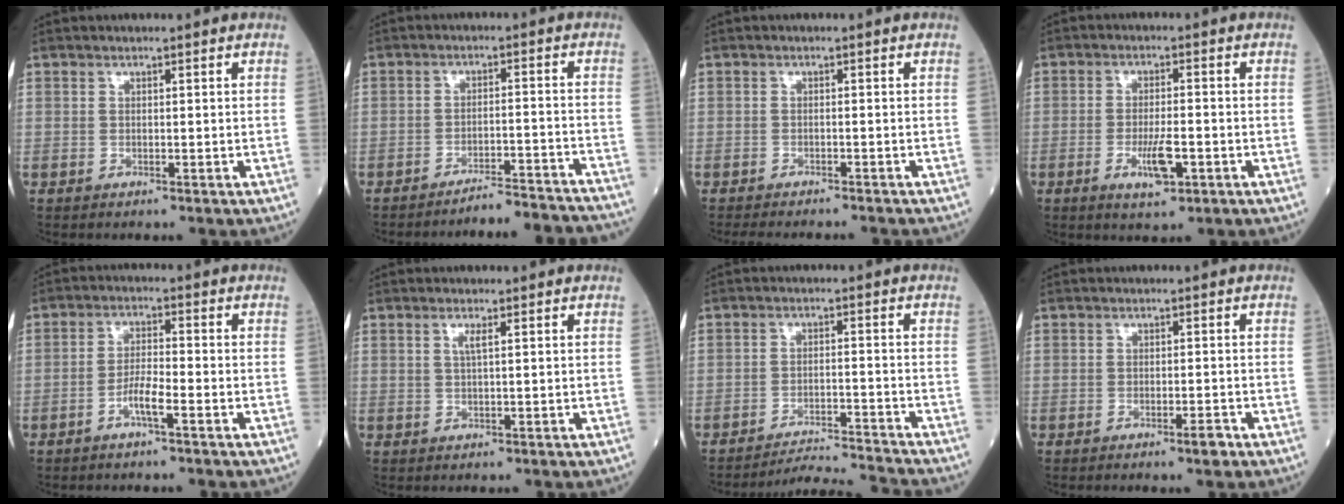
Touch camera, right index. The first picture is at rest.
{"total": 11.2, "force": [-11.0, -0.3, 2.5], "torque": [-0.007, 0.004, -0.146]}
{"total": 8.4, "force": [-7.7, 1.4, 2.9], "torque": [-0.036, -0.011, -0.102]}
{"total": 5.3, "force": [-2.0, 1.3, 4.7], "torque": [-0.087, -0.004, -0.031]}
{"total": 3.7, "force": [-2.0, 0.3, 3.1], "torque": [-0.058, 0.005, -0.043]}
{"total": 1.4, "force": [0.6, -0.1, 1.3], "torque": [-0.031, 0.001, 0.011]}
{"total": 8.6, "force": [-8.3, -2.5, -0.1], "torque": [-0.004, -0.004, -0.137]}
{"total": 1.7, "force": [-1.1, 0.2, 1.3], "torque": [-0.019, -0.001, -0.017]}